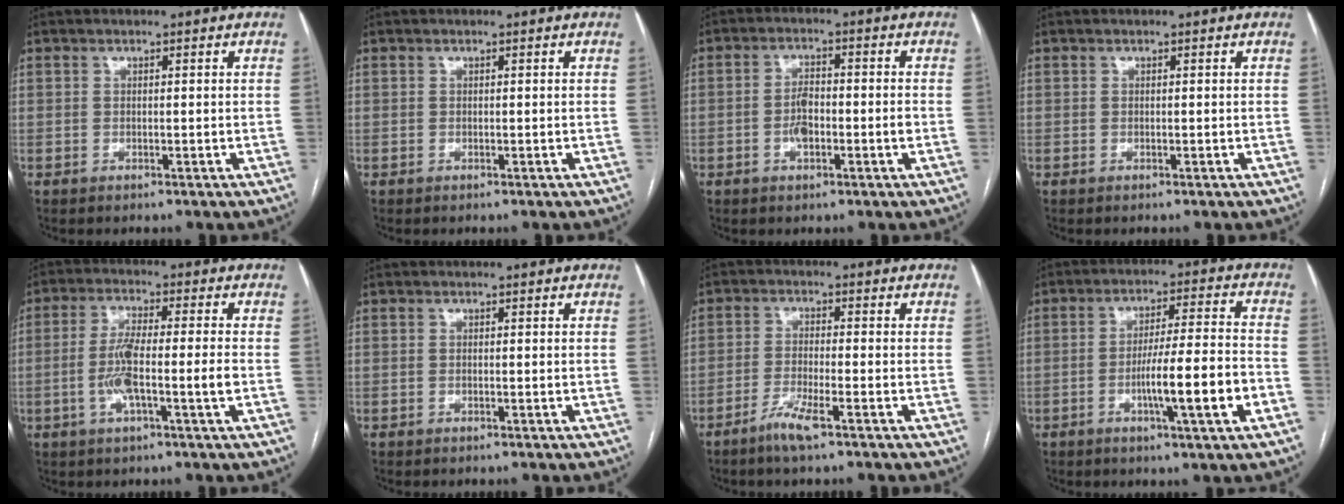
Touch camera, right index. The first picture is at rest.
{"total": 0.0}
{"total": 4.4, "force": [-1.2, 1.6, 3.9], "torque": [-0.083, 0.008, -0.021]}
{"total": 0.0}
{"total": 7.6, "force": [-1.8, 0.3, 7.4], "torque": [-0.146, 0.007, -0.035]}
{"total": 0.0}
{"total": 4.5, "force": [-2.9, 0.1, 3.4], "torque": [-0.069, -0.006, -0.059]}
{"total": 11.1, "force": [-3.7, -0.1, 10.4], "torque": [-0.171, 0.000, -0.060]}